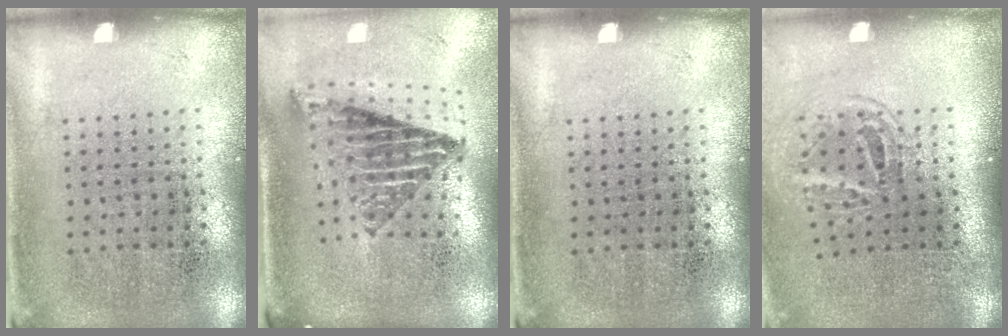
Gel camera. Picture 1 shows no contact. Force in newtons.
{"total": 1.8, "press": 1.4, "slide": 1.1}
{"total": 0.0}
{"total": 1.7, "press": 1.1, "slide": 1.3}